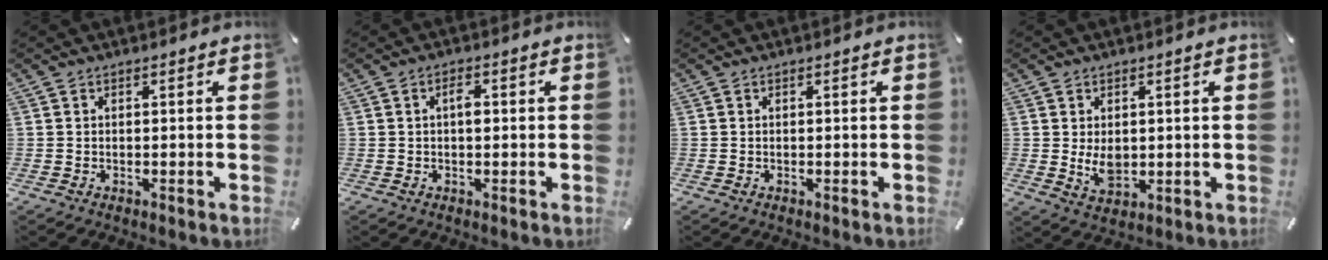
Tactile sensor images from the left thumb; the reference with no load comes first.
{"total": 2.4, "force": [0.3, 1.3, 2.0], "torque": [-0.032, 0.002, 0.003]}
{"total": 0.0}
{"total": 5.3, "force": [0.3, 3.8, 3.7], "torque": [-0.081, -0.005, 0.005]}